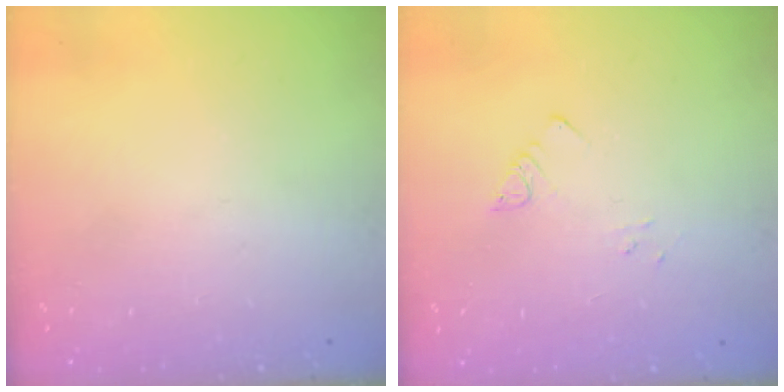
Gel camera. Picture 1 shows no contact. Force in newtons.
{"total": 3.0, "press": 3.0, "slide": 0.4}